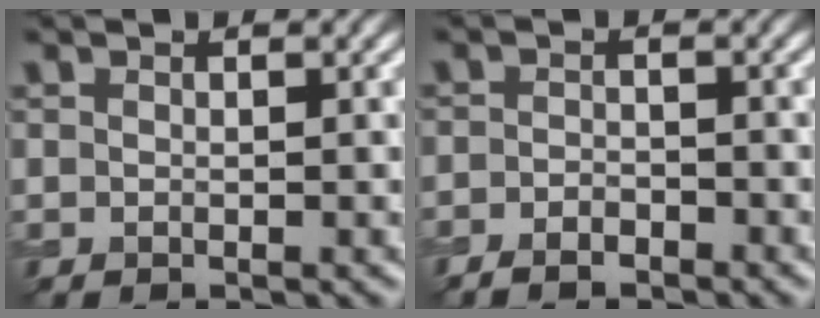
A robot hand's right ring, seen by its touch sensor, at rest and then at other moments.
{"total": 2.0, "force": [-1.6, 0.7, 1.0], "torque": [-0.018, -0.002, -0.031]}